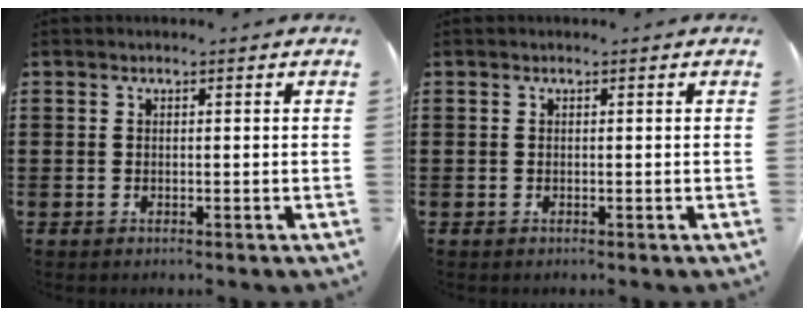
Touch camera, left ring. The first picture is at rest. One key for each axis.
{"total": 0.0}